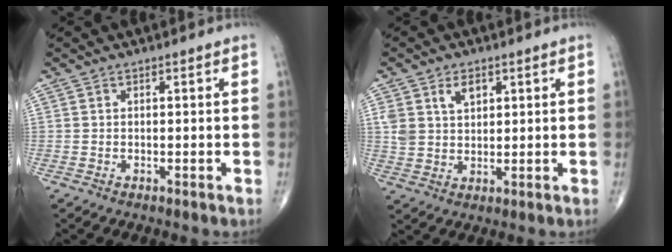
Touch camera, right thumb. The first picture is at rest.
{"total": 5.9, "force": [2.7, 3.8, 3.6], "torque": [-0.050, -0.010, 0.054]}